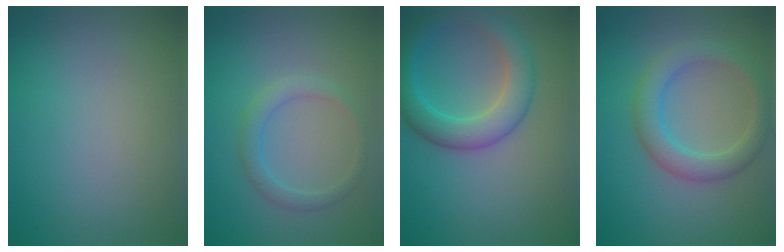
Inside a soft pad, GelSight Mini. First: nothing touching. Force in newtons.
{"total": 2.0, "press": 2.0, "slide": 0.1}
{"total": 5.1, "press": 5.1, "slide": 0.3}
{"total": 3.8, "press": 3.8, "slide": 0.2}